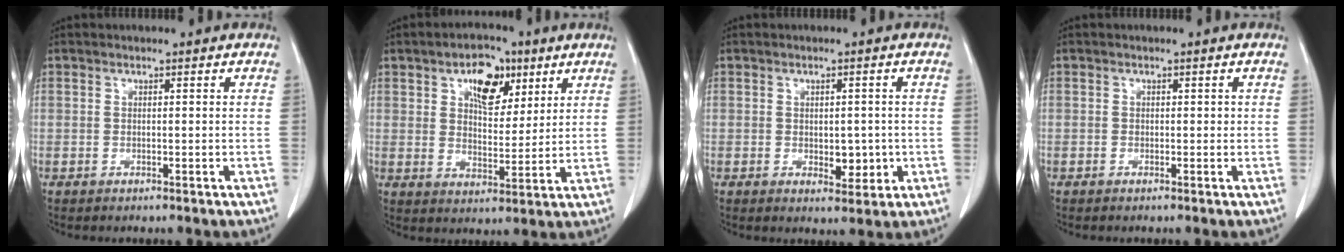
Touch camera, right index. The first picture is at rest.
{"total": 8.7, "force": [4.4, 4.7, 5.8], "torque": [-0.091, 0.015, 0.074]}
{"total": 3.8, "force": [-0.7, 2.2, 3.1], "torque": [-0.034, -0.002, -0.001]}
{"total": 0.6, "force": [-0.1, 0.5, 0.4], "torque": [-0.001, 0.002, -0.005]}